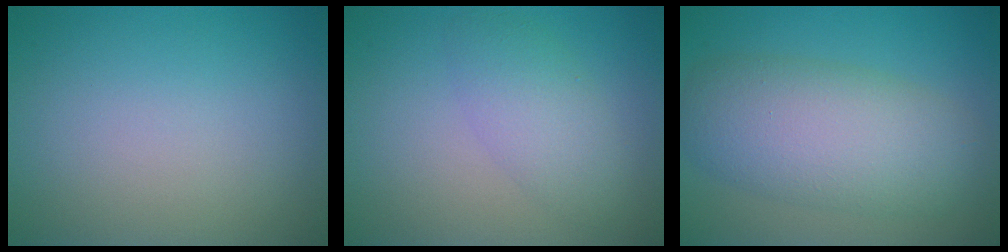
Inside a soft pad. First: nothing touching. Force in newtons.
{"total": 3.3, "press": 3.3, "slide": 0.2}
{"total": 7.6, "press": 7.6, "slide": 0.6}